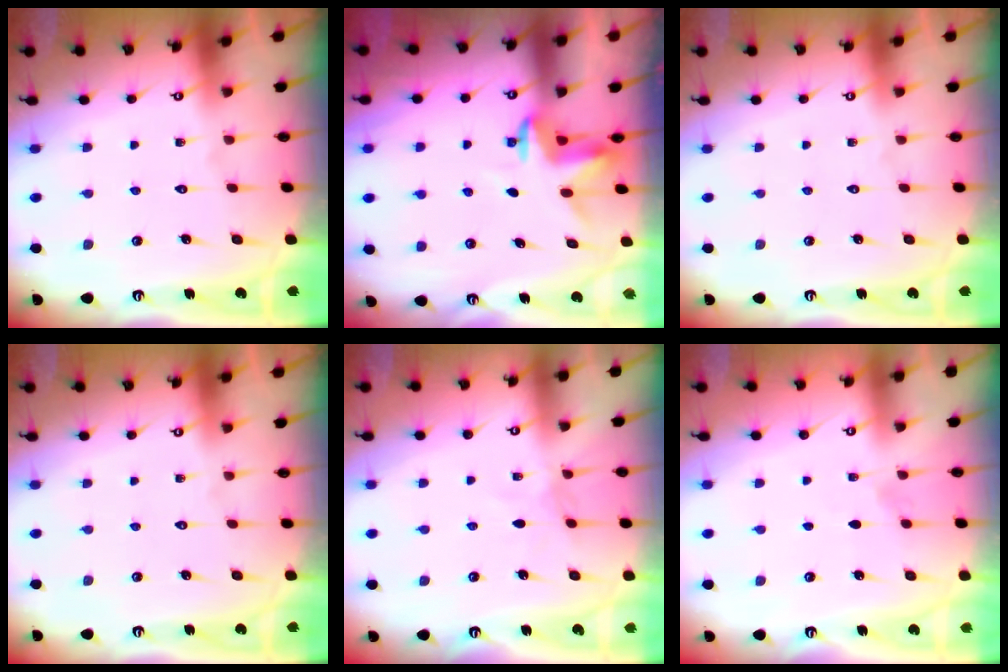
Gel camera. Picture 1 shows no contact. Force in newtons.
{"total": 4.0, "press": 4.0, "slide": 0.2}
{"total": 0.0}
{"total": 0.0}
{"total": 3.3, "press": 3.3, "slide": 0.4}
{"total": 4.3, "press": 3.7, "slide": 2.2}